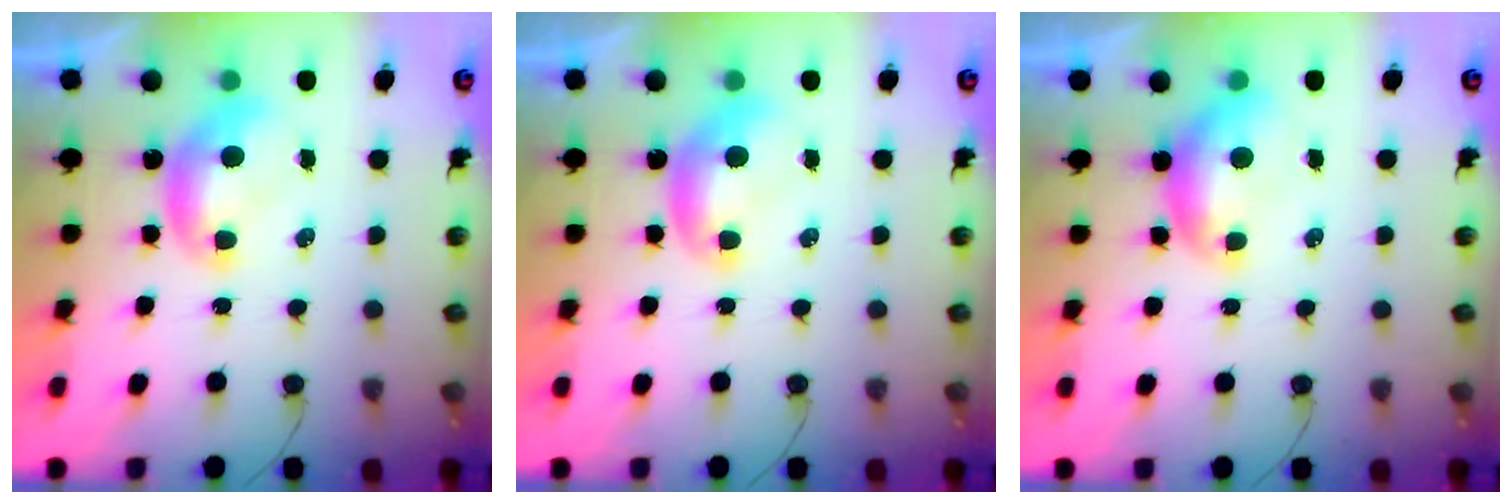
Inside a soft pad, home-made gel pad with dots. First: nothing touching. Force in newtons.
{"total": 0.0}
{"total": 0.0}